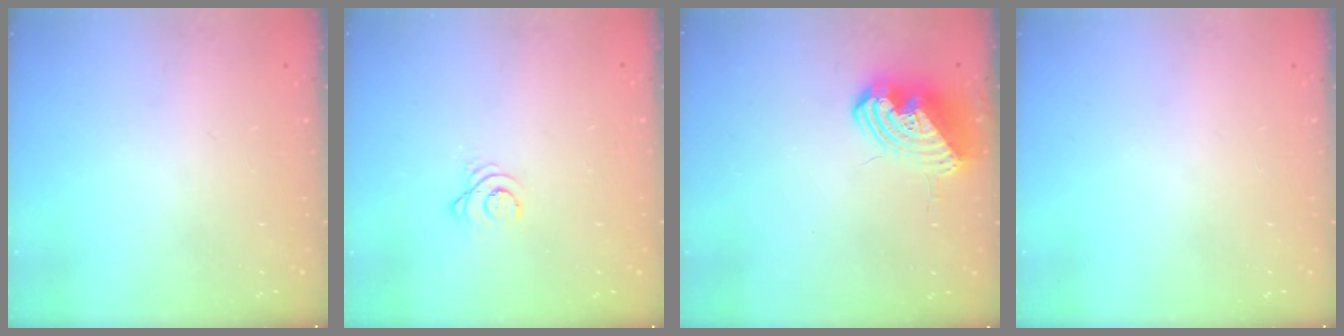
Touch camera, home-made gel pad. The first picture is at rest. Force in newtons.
{"total": 2.9, "press": 2.9, "slide": 0.4}
{"total": 11.2, "press": 11.1, "slide": 1.9}
{"total": 0.0}